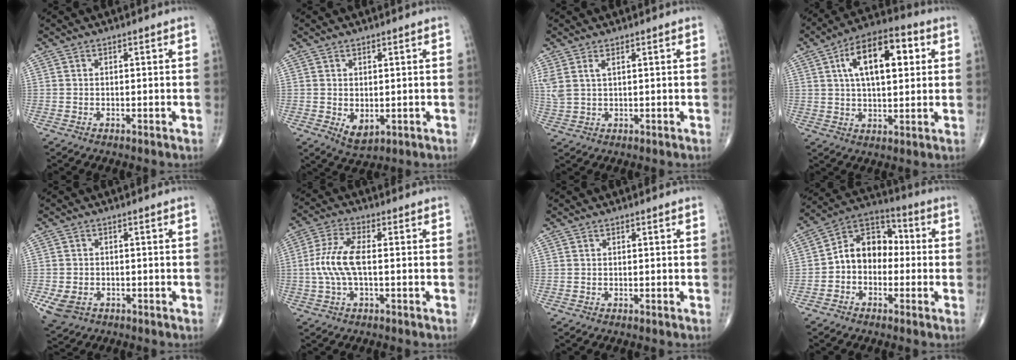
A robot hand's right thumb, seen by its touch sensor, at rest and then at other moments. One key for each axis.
{"total": 3.8, "fx": -0.4, "fy": 2.4, "fz": 3.0, "tx": -0.041, "ty": -0.008, "tz": 0.006}
{"total": 3.9, "fx": 1.7, "fy": 1.6, "fz": 3.1, "tx": -0.089, "ty": 0.005, "tz": 0.044}
{"total": 15.2, "fx": 4.3, "fy": 7.2, "fz": 12.7, "tx": -0.189, "ty": 0.012, "tz": 0.063}
{"total": 5.3, "fx": -2.0, "fy": 4.0, "fz": 2.8, "tx": -0.058, "ty": 0.003, "tz": -0.025}
{"total": 8.1, "fx": -0.4, "fy": 3.0, "fz": 7.5, "tx": -0.183, "ty": 0.017, "tz": -0.011}
{"total": 0.0}
{"total": 10.7, "fx": -1.1, "fy": 8.0, "fz": 7.0, "tx": -0.083, "ty": 0.042, "tz": -0.037}